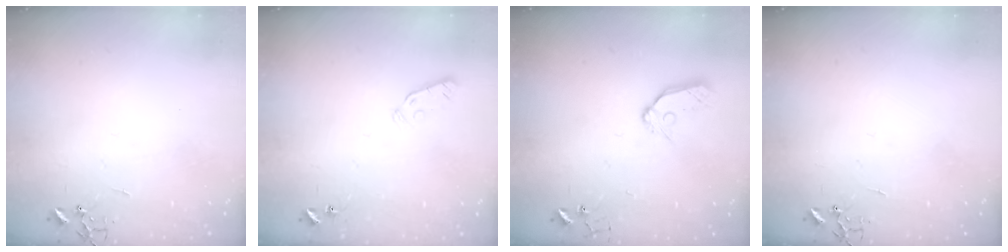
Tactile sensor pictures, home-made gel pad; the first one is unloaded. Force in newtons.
{"total": 3.8, "press": 3.7, "slide": 0.9}
{"total": 9.5, "press": 9.5, "slide": 0.9}
{"total": 0.0}